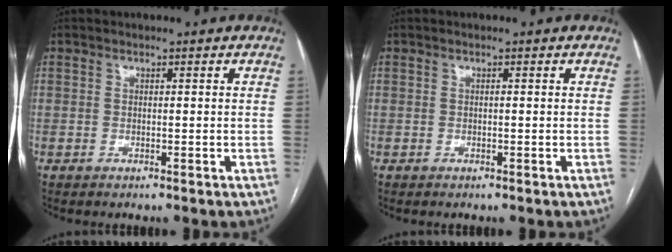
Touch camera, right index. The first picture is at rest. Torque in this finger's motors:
{"motor_torque": [0.09, 0.03, 0.00, 0.01]}